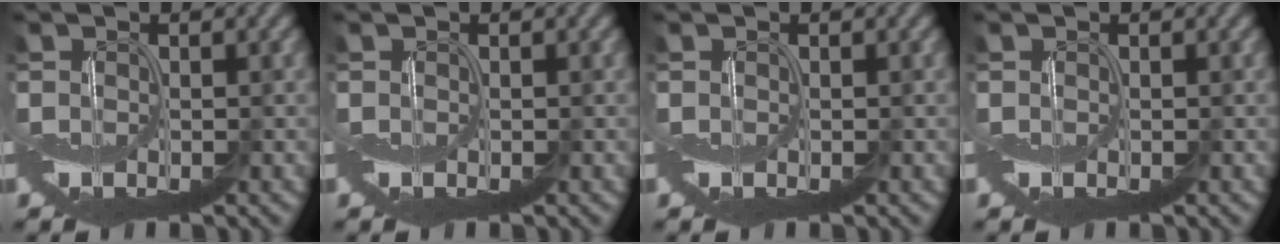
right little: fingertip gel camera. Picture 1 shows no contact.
{"total": 0.0}
{"total": 0.0}
{"total": 0.0}